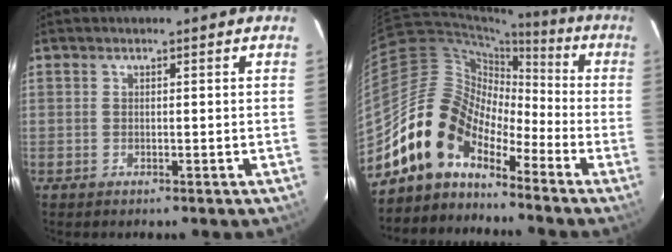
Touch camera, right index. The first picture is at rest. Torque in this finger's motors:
{"motor_torque": [0.93, -0.90, 1.05, 0.21]}